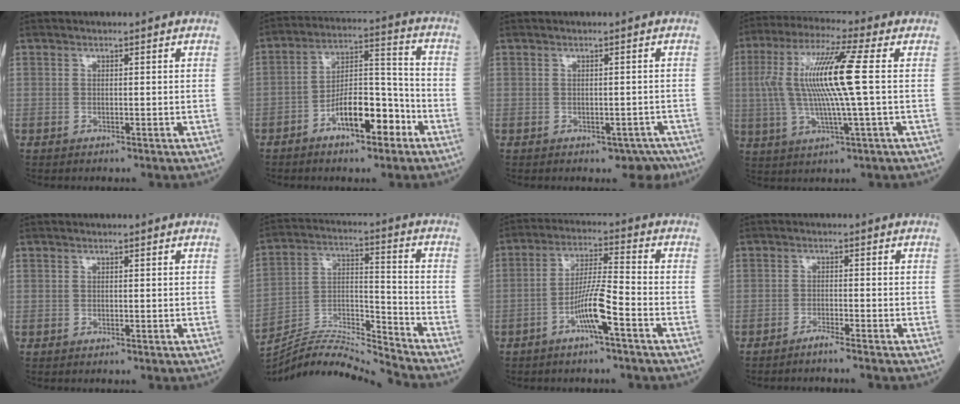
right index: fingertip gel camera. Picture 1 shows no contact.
{"total": 10.2, "force": [-5.4, 3.4, 8.0], "torque": [-0.140, 0.023, -0.093]}
{"total": 2.4, "force": [-1.4, 1.6, 1.1], "torque": [-0.005, 0.004, -0.009]}
{"total": 13.4, "force": [1.2, -0.2, 13.3], "torque": [-0.275, 0.013, 0.017]}
{"total": 0.0}
{"total": 14.1, "force": [-13.9, -1.8, 1.8], "torque": [-0.036, 0.036, -0.254]}
{"total": 7.1, "force": [-3.6, -0.1, 6.1], "torque": [-0.120, 0.010, -0.070]}
{"total": 2.4, "force": [-2.1, -0.8, 0.9], "torque": [-0.018, 0.001, -0.038]}